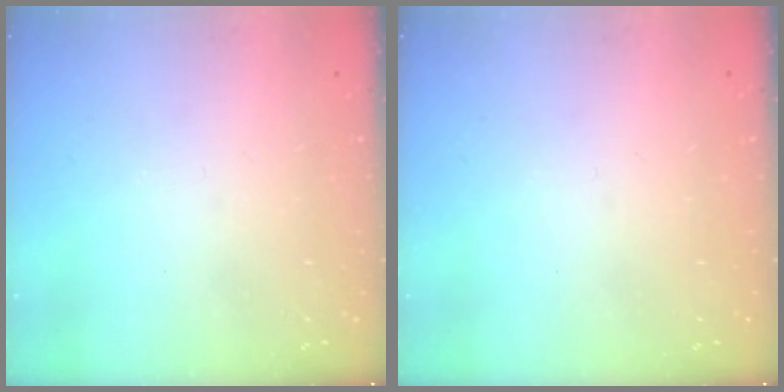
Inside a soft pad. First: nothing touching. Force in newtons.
{"total": 0.0}